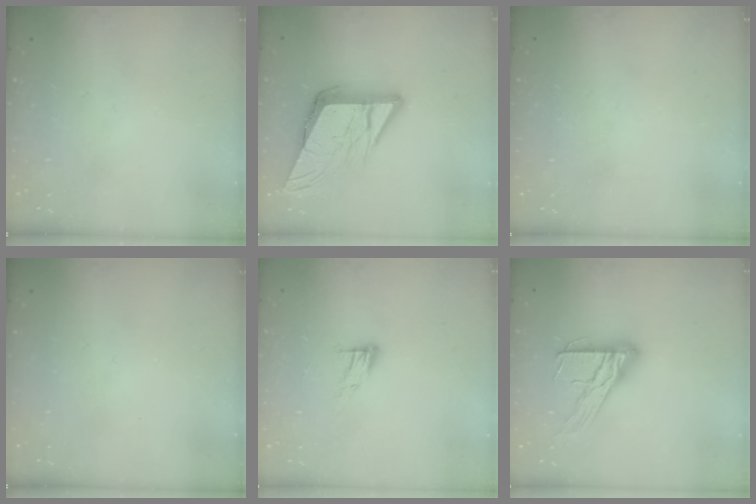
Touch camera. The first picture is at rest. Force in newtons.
{"total": 13.7, "press": 13.4, "slide": 2.6}
{"total": 1.6, "press": 1.6, "slide": 0.0}
{"total": 0.0}
{"total": 8.3, "press": 8.2, "slide": 1.3}
{"total": 14.8, "press": 14.8, "slide": 1.3}